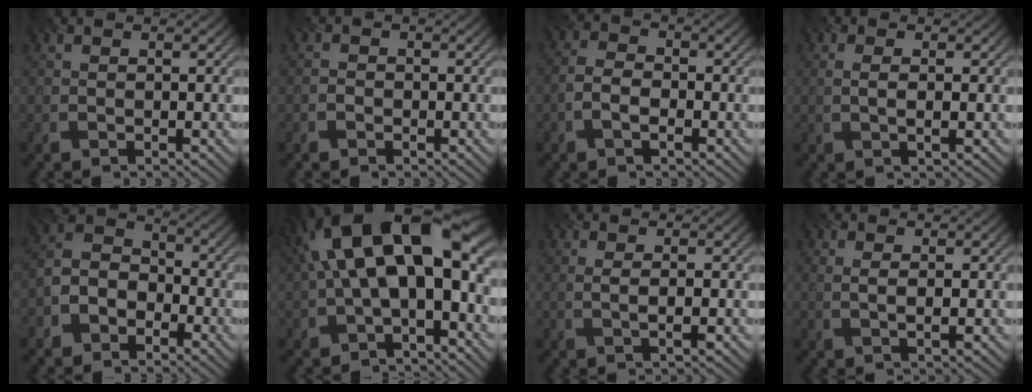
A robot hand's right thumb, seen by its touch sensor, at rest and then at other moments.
{"total": 1.0, "force": [-0.6, 0.7, 0.4], "torque": [-0.007, 0.001, -0.014]}
{"total": 3.5, "force": [-1.5, 2.0, 2.5], "torque": [-0.055, 0.004, -0.036]}
{"total": 1.9, "force": [0.1, 0.5, 1.9], "torque": [-0.040, 0.001, 0.001]}
{"total": 6.2, "force": [-3.2, 4.5, 2.9], "torque": [-0.067, 0.006, -0.077]}
{"total": 17.6, "force": [3.0, 8.8, 15.0], "torque": [-0.252, 0.027, 0.040]}
{"total": 1.9, "force": [0.1, 0.3, 1.9], "torque": [-0.039, 0.001, 0.001]}
{"total": 1.9, "force": [0.4, 0.4, 1.8], "torque": [-0.038, 0.001, 0.007]}